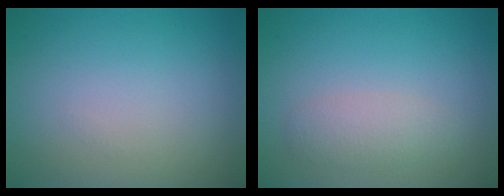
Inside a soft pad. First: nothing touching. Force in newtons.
{"total": 2.1, "press": 2.1, "slide": 0.2}